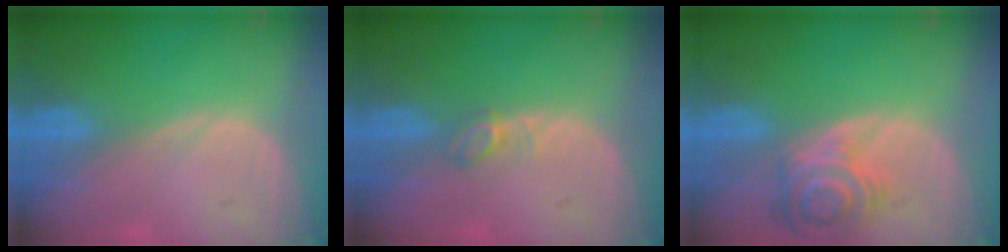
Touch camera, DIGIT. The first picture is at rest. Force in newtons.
{"total": 2.1, "press": 2.1, "slide": 0.4}
{"total": 7.2, "press": 6.6, "slide": 2.8}